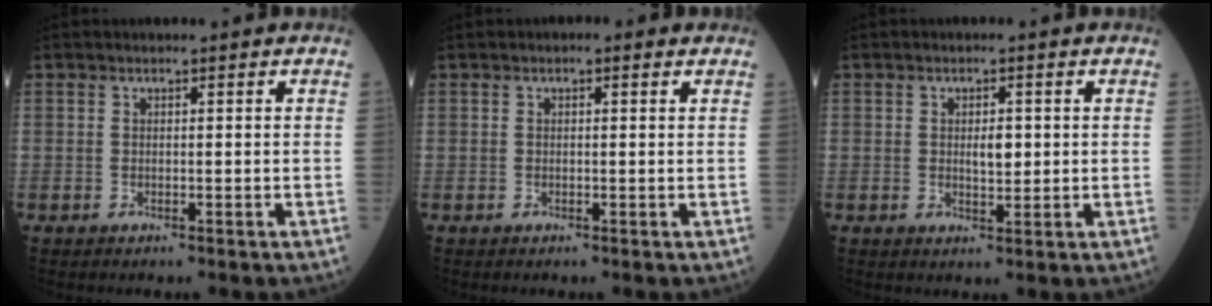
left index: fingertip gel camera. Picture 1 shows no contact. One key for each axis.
{"total": 1.2, "fx": 0.6, "fy": 0.7, "fz": 0.8, "tx": -0.014, "ty": 0.008, "tz": 0.004}
{"total": 2.6, "fx": 0.3, "fy": 1.1, "fz": 2.3, "tx": -0.039, "ty": -0.004, "tz": 0.006}